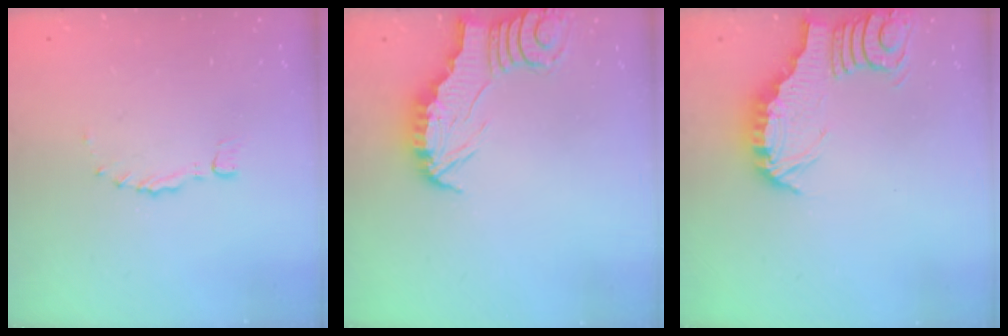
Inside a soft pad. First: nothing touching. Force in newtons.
{"total": 2.5, "press": 2.5, "slide": 0.2}
{"total": 3.3, "press": 3.3, "slide": 0.4}